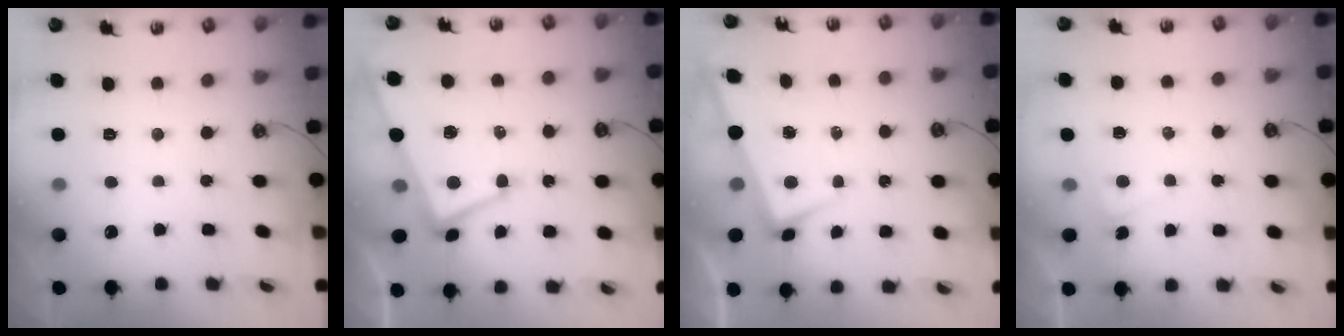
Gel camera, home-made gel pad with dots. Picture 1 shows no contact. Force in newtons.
{"total": 2.0, "press": 1.7, "slide": 1.1}
{"total": 2.0, "press": 1.9, "slide": 0.6}
{"total": 1.8, "press": 1.8, "slide": 0.3}